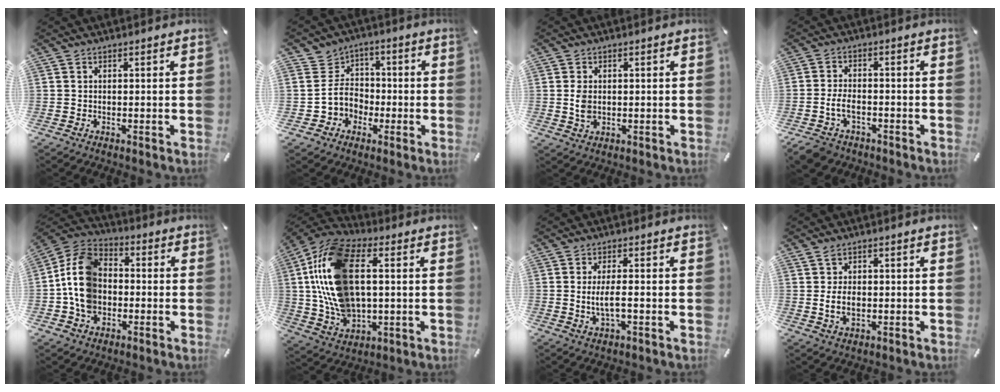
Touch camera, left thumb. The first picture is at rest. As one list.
[{"total": 9.0, "force": [-1.3, 8.9, 0.7], "torque": [-0.020, 0.021, -0.018]}, {"total": 3.4, "force": [0.0, 2.3, 2.5], "torque": [-0.056, 0.002, -0.001]}, {"total": 5.3, "force": [-2.6, 3.4, 3.1], "torque": [-0.071, 0.012, -0.051]}, {"total": 12.1, "force": [-2.2, 10.0, 6.4], "torque": [-0.155, 0.025, -0.042]}, {"total": 19.2, "force": [2.0, 12.4, 14.5], "torque": [-0.339, 0.003, 0.038]}, {"total": 5.1, "force": [-0.5, 1.5, 4.8], "torque": [-0.099, -0.003, -0.014]}, {"total": 4.6, "force": [-0.1, 2.8, 3.6], "torque": [-0.082, -0.004, -0.008]}]